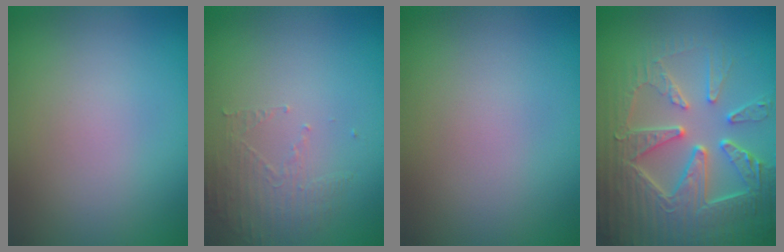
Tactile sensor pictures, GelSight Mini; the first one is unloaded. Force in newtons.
{"total": 1.6, "press": 0.7, "slide": 1.4}
{"total": 0.0}
{"total": 8.4, "press": 6.3, "slide": 5.7}